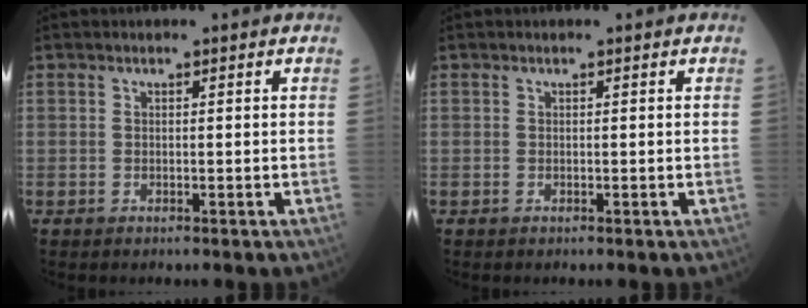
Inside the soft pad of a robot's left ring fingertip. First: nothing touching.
{"total": 0.0}